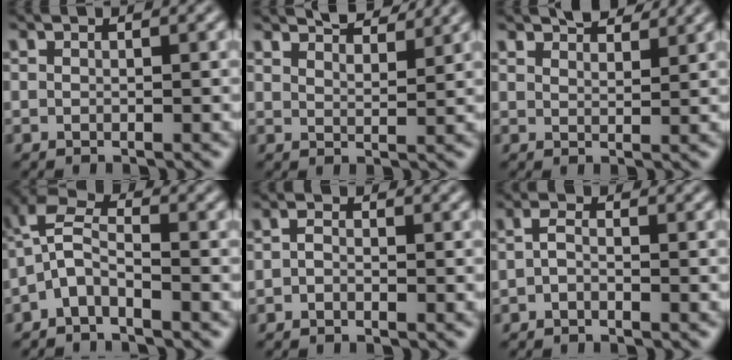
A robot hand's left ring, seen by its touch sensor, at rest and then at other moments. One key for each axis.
{"total": 4.1, "fx": 3.8, "fy": 0.6, "fz": 1.4, "tx": -0.017, "ty": -0.001, "tz": 0.053}
{"total": 3.0, "fx": 2.8, "fy": 0.6, "fz": 1.0, "tx": -0.017, "ty": 0.001, "tz": 0.044}
{"total": 3.6, "fx": -1.9, "fy": 1.4, "fz": 2.7, "tx": -0.059, "ty": 0.012, "tz": -0.051}
{"total": 0.9, "fx": -0.4, "fy": 0.5, "fz": 0.6, "tx": -0.011, "ty": 0.000, "tz": -0.011}
{"total": 1.1, "fx": -0.6, "fy": 0.5, "fz": 0.9, "tx": -0.018, "ty": 0.001, "tz": -0.014}